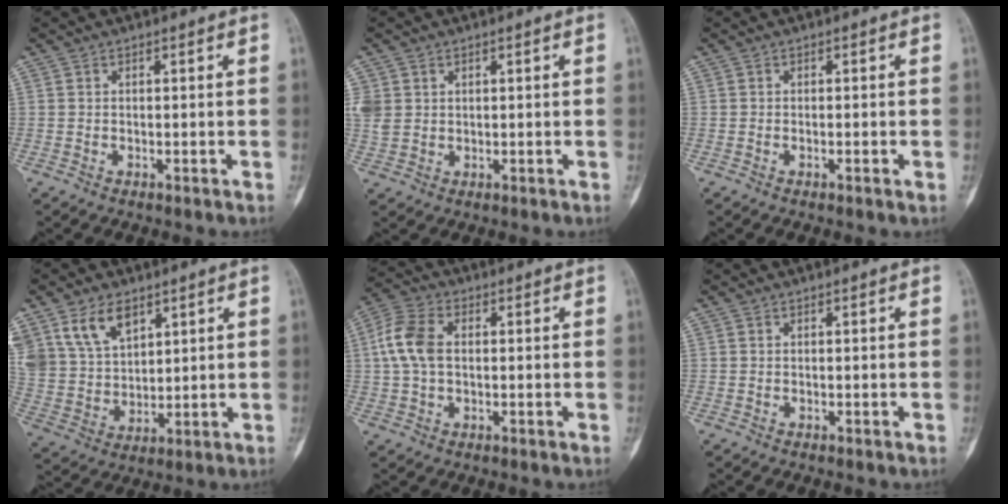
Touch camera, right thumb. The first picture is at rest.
{"total": 4.4, "force": [1.4, 3.8, 1.9], "torque": [-0.039, 0.001, 0.038]}
{"total": 1.0, "force": [-0.4, 0.2, 0.9], "torque": [-0.015, 0.002, -0.005]}
{"total": 11.9, "force": [6.9, 7.4, 6.3], "torque": [-0.104, -0.021, 0.150]}
{"total": 8.2, "force": [0.9, 5.2, 6.3], "torque": [-0.141, 0.018, 0.014]}
{"total": 0.0}